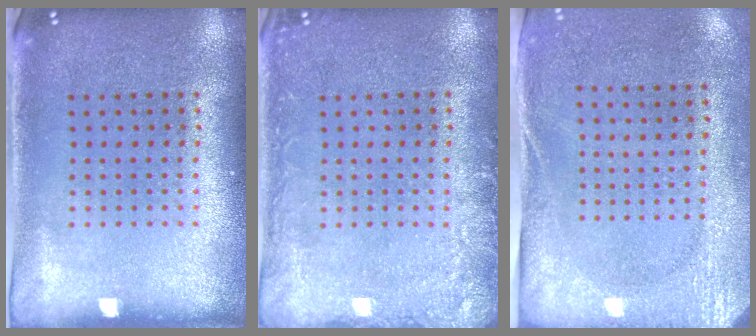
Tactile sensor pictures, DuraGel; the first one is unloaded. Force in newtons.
{"total": 2.2, "press": 2.1, "slide": 0.2}
{"total": 2.8, "press": 2.2, "slide": 1.7}